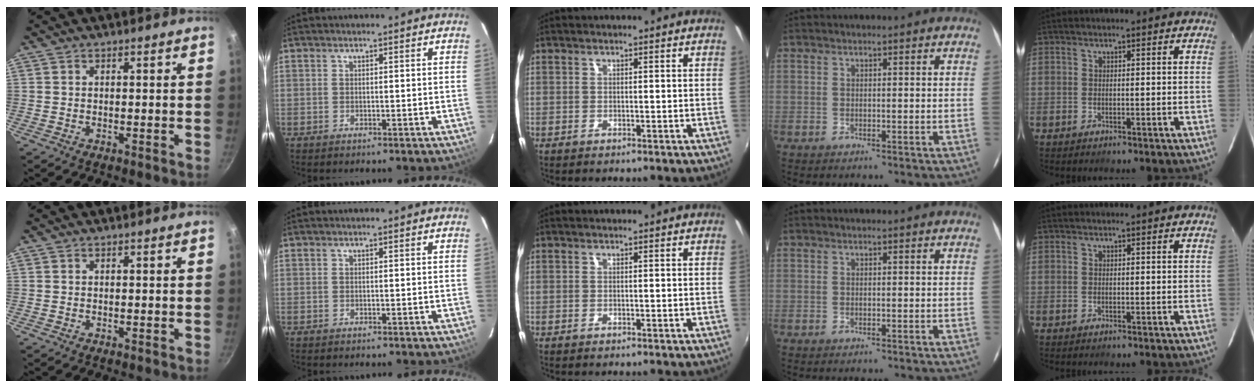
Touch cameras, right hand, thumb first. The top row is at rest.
{}